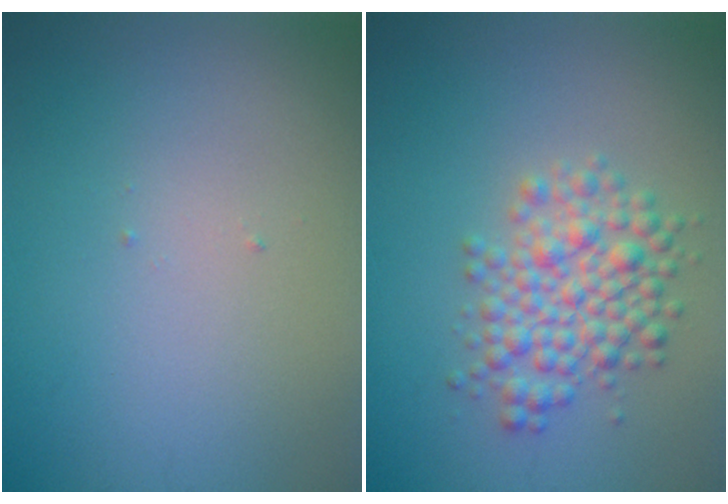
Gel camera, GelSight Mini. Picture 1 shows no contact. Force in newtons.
{"total": 4.4, "press": 4.3, "slide": 0.2}